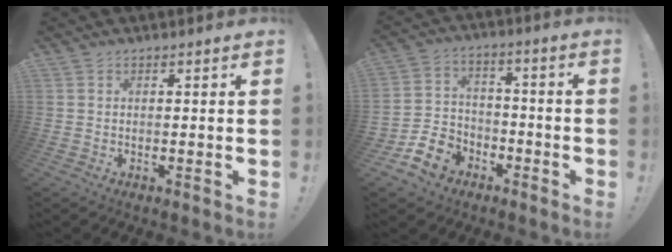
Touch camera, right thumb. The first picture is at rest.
{"total": 11.5, "force": [-6.7, 8.4, 3.9], "torque": [-0.082, 0.044, -0.119]}